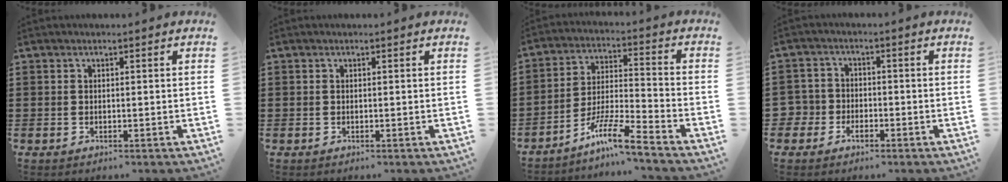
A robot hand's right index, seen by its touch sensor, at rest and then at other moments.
{"total": 0.0}
{"total": 8.8, "force": [-7.2, 0.0, 5.0], "torque": [-0.105, -0.003, -0.144]}
{"total": 3.2, "force": [-1.7, 2.6, 0.4], "torque": [-0.034, 0.000, -0.044]}